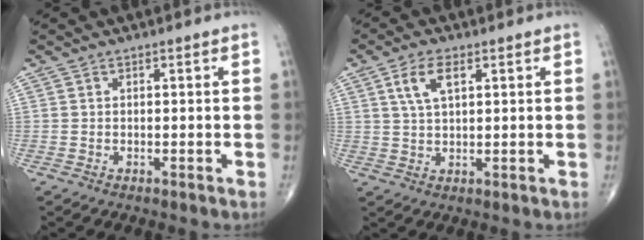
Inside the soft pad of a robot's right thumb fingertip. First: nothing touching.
{"total": 5.7, "force": [2.3, 2.6, 4.5], "torque": [-0.086, -0.003, 0.047]}